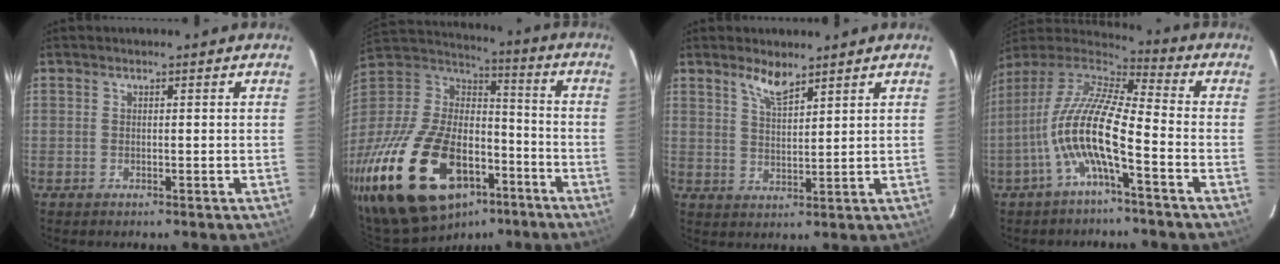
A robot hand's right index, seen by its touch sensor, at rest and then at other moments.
{"total": 34.5, "force": [-18.2, 19.3, 22.0], "torque": [-0.460, -0.015, -0.283]}
{"total": 4.6, "force": [3.6, 1.1, 2.6], "torque": [-0.048, -0.002, 0.069]}
{"total": 13.5, "force": [-4.5, 2.2, 12.6], "torque": [-0.236, -0.001, -0.091]}